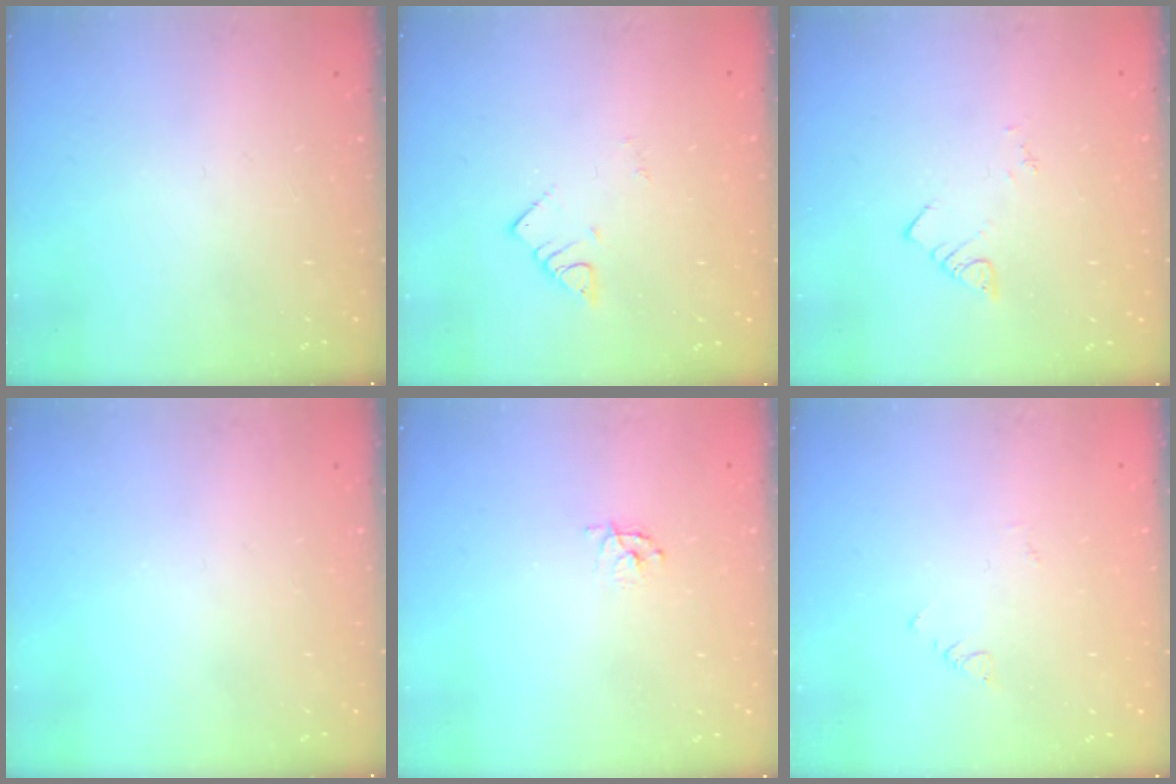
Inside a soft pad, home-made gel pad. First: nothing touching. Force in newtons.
{"total": 2.4, "press": 2.4, "slide": 0.1}
{"total": 2.1, "press": 2.0, "slide": 0.4}
{"total": 0.0}
{"total": 3.3, "press": 3.2, "slide": 0.3}
{"total": 1.8, "press": 1.7, "slide": 0.4}